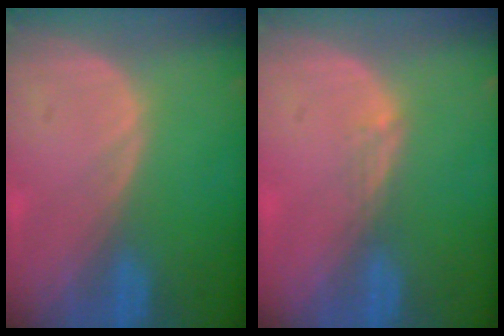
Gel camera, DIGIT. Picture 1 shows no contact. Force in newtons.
{"total": 1.5, "press": 1.0, "slide": 1.0}